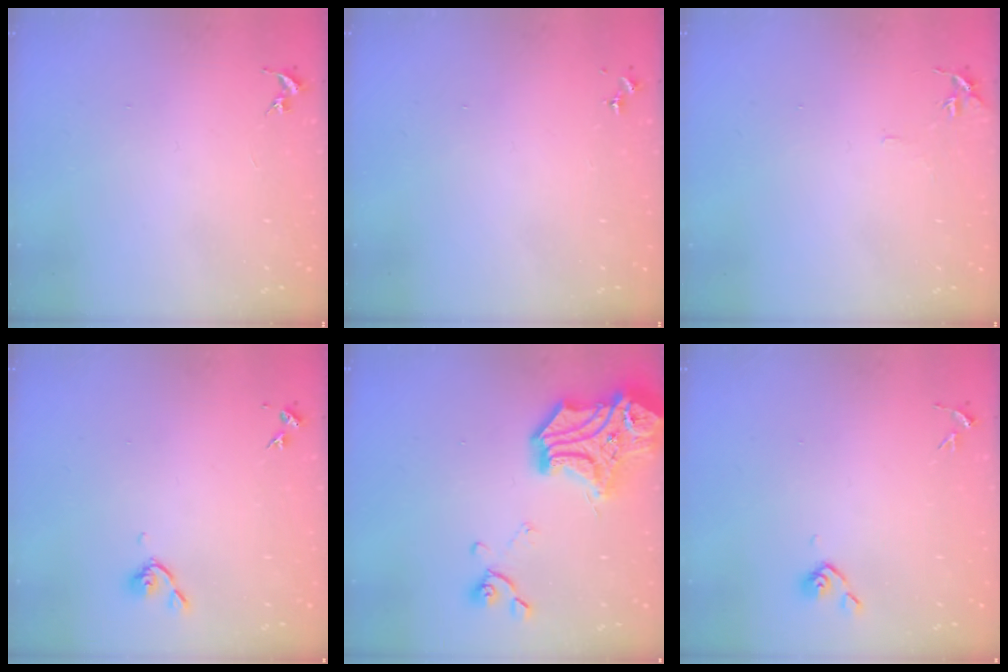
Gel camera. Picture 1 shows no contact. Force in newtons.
{"total": 0.0}
{"total": 3.5, "press": 3.5, "slide": 0.4}
{"total": 5.1, "press": 5.0, "slide": 0.8}
{"total": 23.2, "press": 23.1, "slide": 2.7}
{"total": 3.7, "press": 3.6, "slide": 0.8}